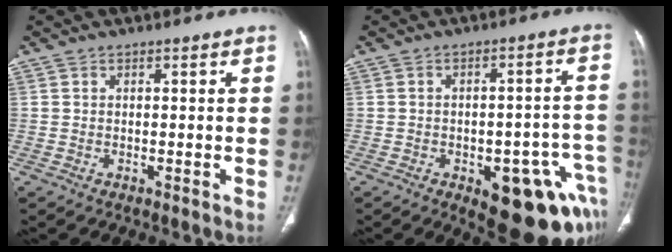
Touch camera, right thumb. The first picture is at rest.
{"total": 17.1, "force": [-8.0, 7.7, 13.1], "torque": [-0.092, 0.050, -0.085]}